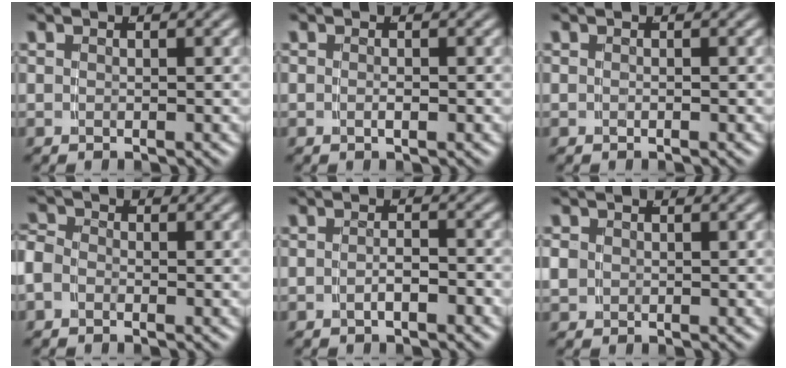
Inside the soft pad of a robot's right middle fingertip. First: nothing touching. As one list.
[{"total": 0.7, "force": [-0.4, 0.0, 0.6], "torque": [-0.012, -0.003, -0.004]}, {"total": 0.5, "force": [-0.3, -0.4, 0.1], "torque": [0.000, 0.001, -0.005]}, {"total": 2.3, "force": [-0.8, 1.9, 1.0], "torque": [-0.034, -0.010, -0.015]}, {"total": 1.7, "force": [-1.4, 0.0, 1.0], "torque": [-0.010, 0.002, -0.026]}, {"total": 1.0, "force": [0.0, 0.8, 0.5], "torque": [-0.017, -0.006, 0.007]}]